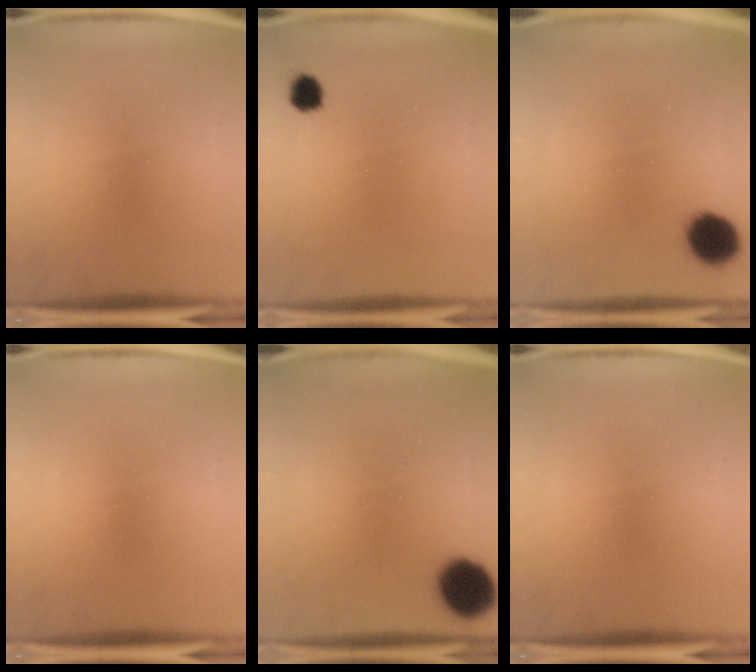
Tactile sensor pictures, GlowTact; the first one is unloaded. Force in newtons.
{"total": 2.8}
{"total": 6.8}
{"total": 0.0}
{"total": 10.1}
{"total": 0.0}